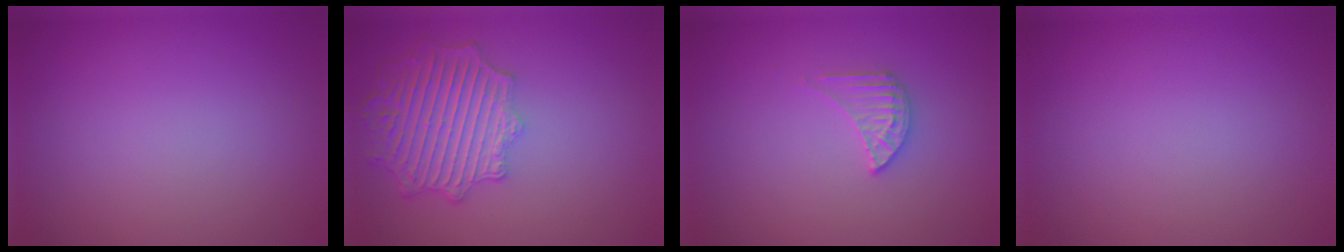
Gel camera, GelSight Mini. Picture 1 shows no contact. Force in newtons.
{"total": 6.2, "press": 5.1, "slide": 3.5}
{"total": 2.1, "press": 2.0, "slide": 0.4}
{"total": 0.0}